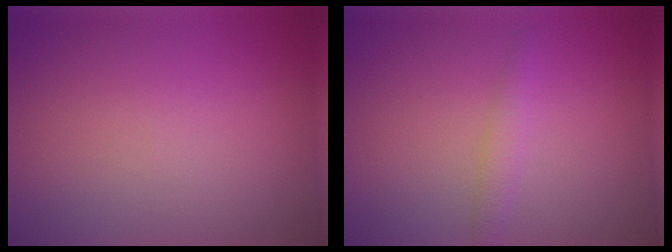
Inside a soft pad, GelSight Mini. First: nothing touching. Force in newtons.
{"total": 1.4, "press": 1.4, "slide": 0.0}